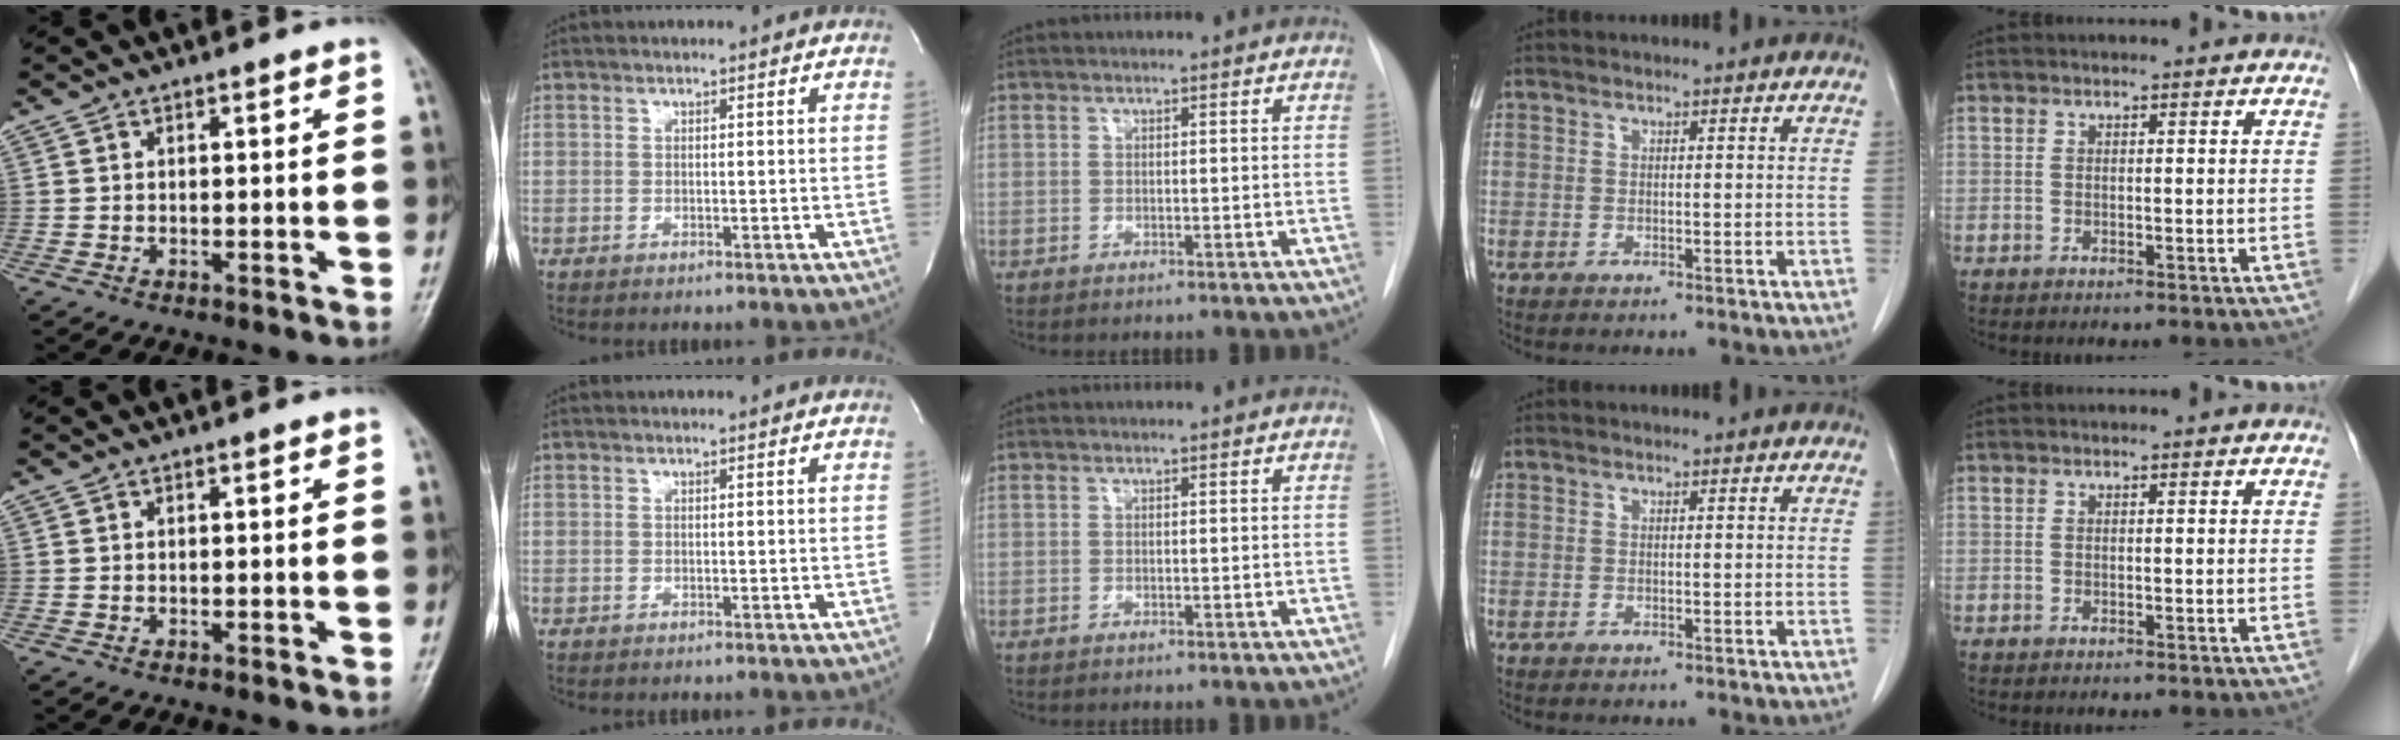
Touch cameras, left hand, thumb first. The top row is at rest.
{}